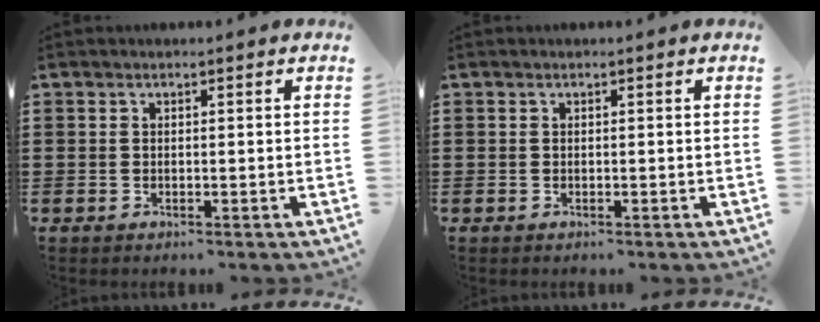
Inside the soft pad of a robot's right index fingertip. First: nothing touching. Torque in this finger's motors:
{"motor_torque": [0.00, 0.00, 0.00, 0.00]}